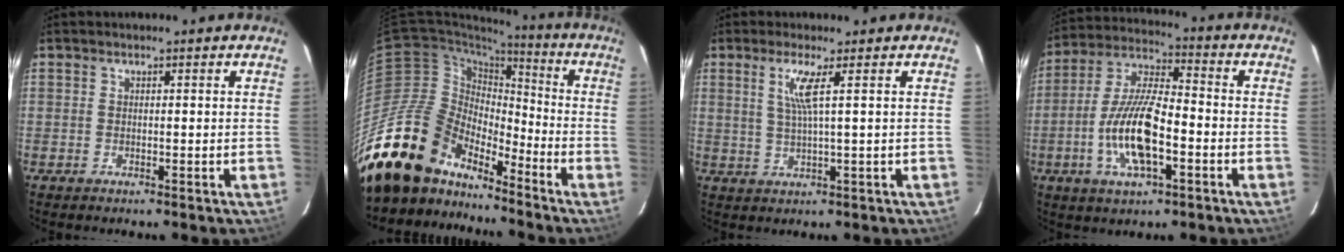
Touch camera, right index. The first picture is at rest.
{"total": 22.5, "force": [-18.6, 10.1, 7.6], "torque": [-0.154, 0.008, -0.325]}
{"total": 4.2, "force": [1.6, -0.8, 3.8], "torque": [-0.070, -0.004, 0.034]}
{"total": 14.3, "force": [-4.5, 4.7, 12.8], "torque": [-0.266, -0.003, -0.085]}